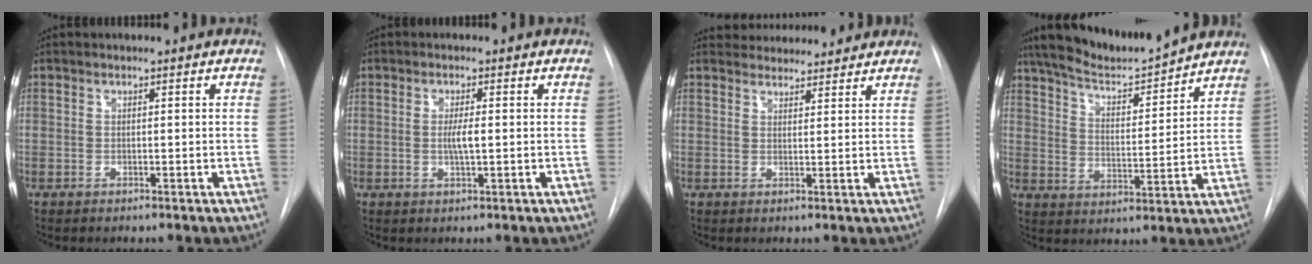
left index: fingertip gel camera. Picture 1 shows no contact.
{"total": 2.4, "force": [0.0, 0.3, 2.4], "torque": [-0.047, -0.002, 0.000]}
{"total": 7.7, "force": [7.3, 2.2, 0.9], "torque": [0.000, 0.024, 0.093]}
{"total": 13.8, "force": [12.6, 1.2, 5.3], "torque": [-0.091, -0.002, 0.205]}